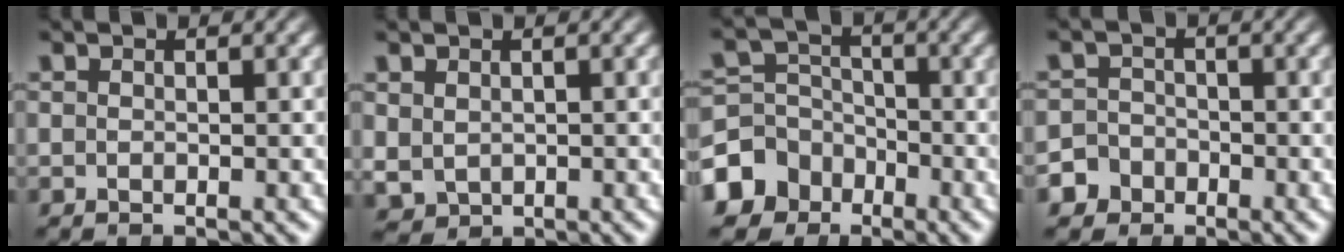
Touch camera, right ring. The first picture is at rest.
{"total": 2.9, "force": [-0.4, 2.8, 0.9], "torque": [-0.026, -0.027, 0.015]}
{"total": 7.8, "force": [-3.5, 6.6, 2.4], "torque": [-0.038, -0.036, -0.052]}
{"total": 4.8, "force": [-2.7, 4.0, 0.2], "torque": [-0.007, -0.016, -0.048]}